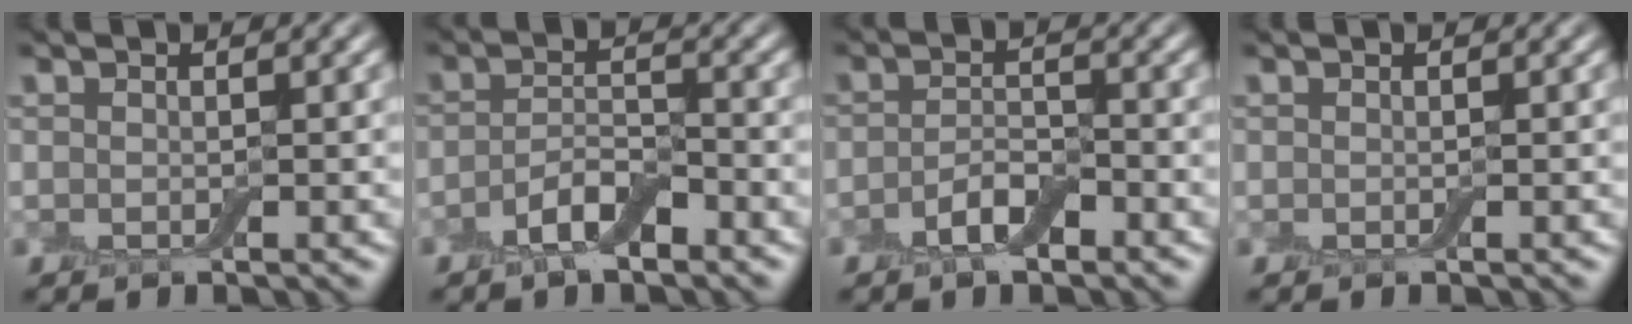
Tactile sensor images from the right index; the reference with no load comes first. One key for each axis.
{"total": 3.2, "fx": -1.9, "fy": 1.2, "fz": 2.2, "tx": -0.045, "ty": 0.006, "tz": -0.039}
{"total": 2.6, "fx": -1.5, "fy": 1.1, "fz": 1.9, "tx": -0.035, "ty": 0.006, "tz": -0.031}
{"total": 0.0}